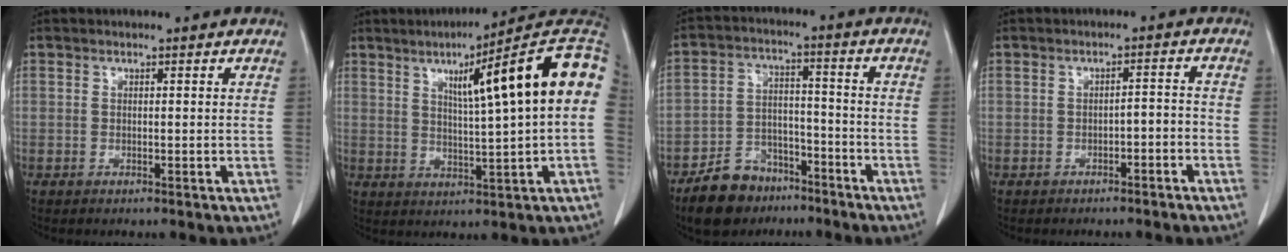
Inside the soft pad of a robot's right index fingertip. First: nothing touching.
{"total": 17.7, "force": [4.4, 0.4, 17.1], "torque": [-0.233, 0.031, 0.053]}
{"total": 11.2, "force": [-8.0, 5.4, 5.9], "torque": [-0.122, -0.005, -0.145]}
{"total": 2.6, "force": [-1.6, 0.9, 1.8], "torque": [-0.025, 0.009, -0.020]}